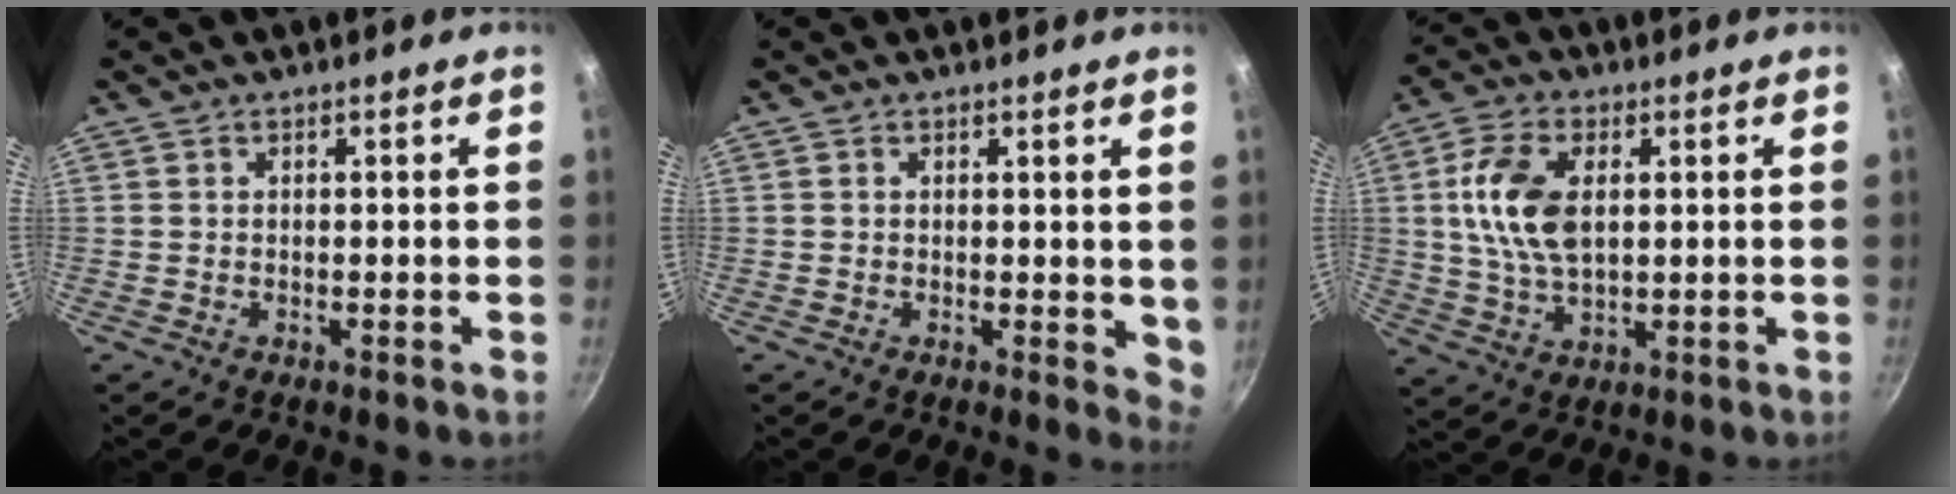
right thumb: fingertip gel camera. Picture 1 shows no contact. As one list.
[{"total": 3.7, "force": [0.9, 2.0, 2.9], "torque": [-0.026, -0.004, 0.012]}, {"total": 11.6, "force": [2.0, 6.8, 9.2], "torque": [-0.168, 0.003, 0.036]}]